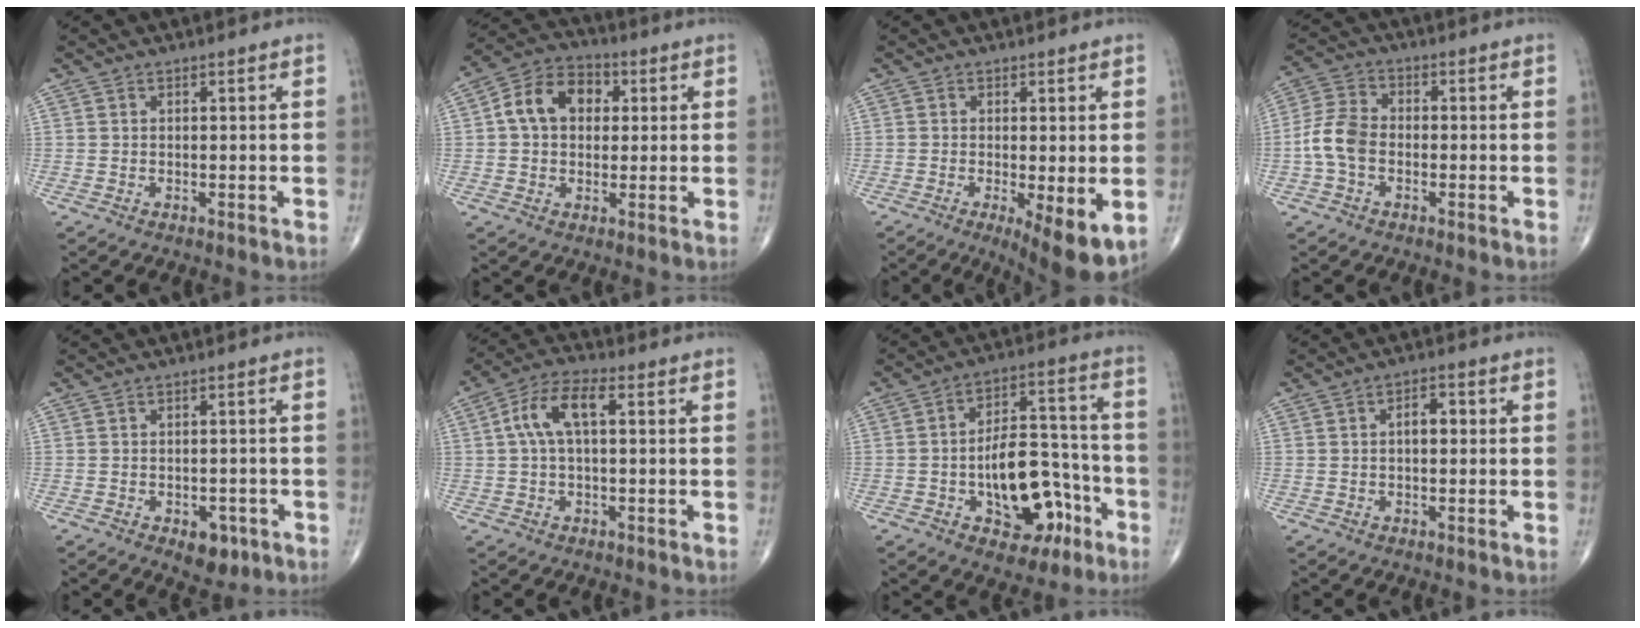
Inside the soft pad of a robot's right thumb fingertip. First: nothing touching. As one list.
[{"total": 10.7, "force": [1.9, 7.9, 7.0], "torque": [-0.103, 0.023, 0.021]}, {"total": 8.9, "force": [-2.3, 2.6, 8.2], "torque": [-0.118, -0.024, -0.033]}, {"total": 7.1, "force": [-1.7, 4.8, 5.0], "torque": [-0.103, 0.022, -0.046]}, {"total": 4.8, "force": [-2.3, 2.8, 3.1], "torque": [-0.022, 0.010, -0.024]}, {"total": 8.1, "force": [1.3, 3.5, 7.2], "torque": [-0.149, 0.031, 0.018]}, {"total": 16.3, "force": [-5.8, 9.2, 12.1], "torque": [-0.143, 0.055, -0.083]}, {"total": 5.3, "force": [0.4, 3.0, 4.4], "torque": [-0.058, 0.018, -0.002]}]